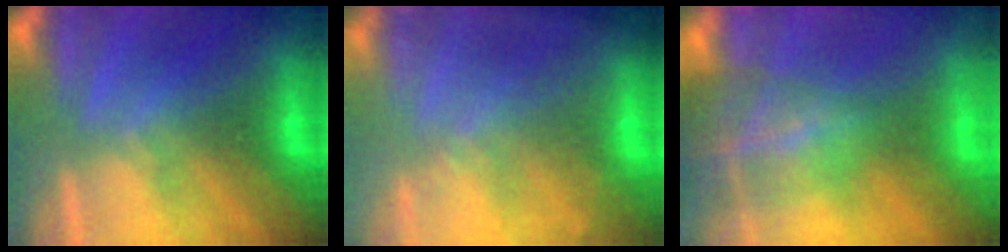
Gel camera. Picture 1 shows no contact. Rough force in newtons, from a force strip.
{"total": 7.4}
{"total": 7.6}